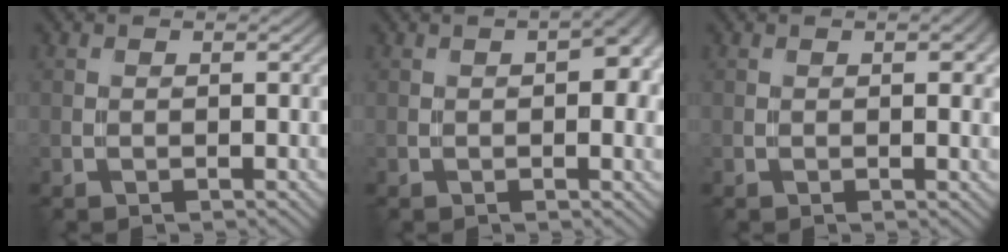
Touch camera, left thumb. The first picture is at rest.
{"total": 4.0, "force": [0.0, 1.0, 3.9], "torque": [-0.057, -0.001, 0.009]}
{"total": 1.6, "force": [0.2, 0.3, 1.5], "torque": [-0.019, -0.001, 0.007]}